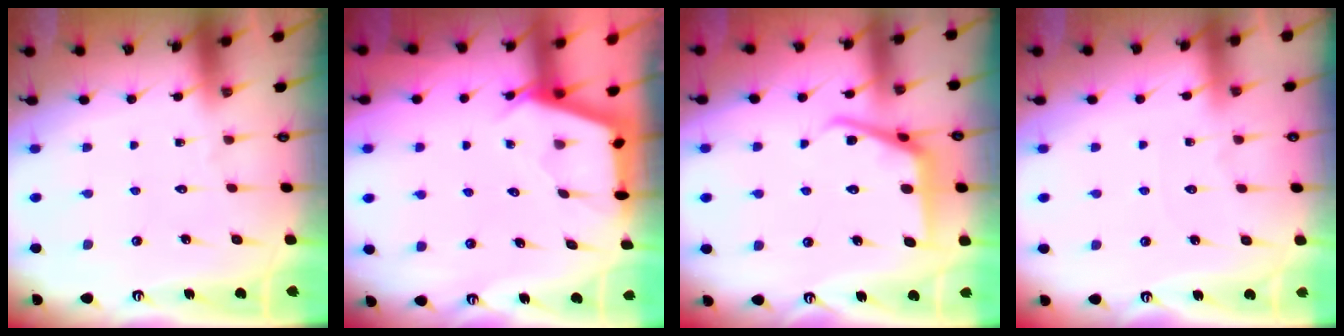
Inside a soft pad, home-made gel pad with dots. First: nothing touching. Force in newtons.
{"total": 2.7, "press": 2.7, "slide": 0.3}
{"total": 10.5, "press": 10.5, "slide": 0.3}
{"total": 2.3, "press": 2.3, "slide": 0.3}